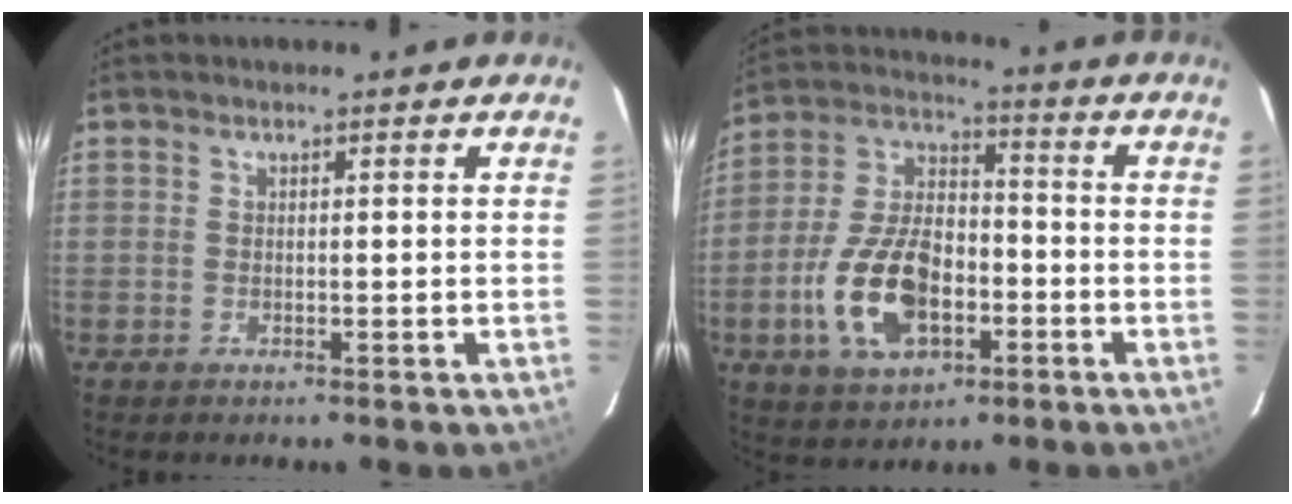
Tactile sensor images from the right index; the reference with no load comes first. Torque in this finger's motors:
{"motor_torque": [2.01, -0.13, 0.51, 0.14]}